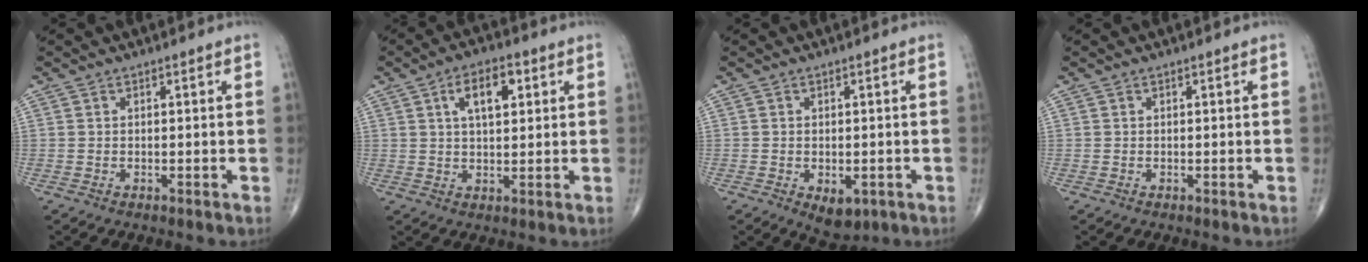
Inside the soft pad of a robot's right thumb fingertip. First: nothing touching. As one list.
[{"total": 7.3, "force": [2.6, 3.5, 5.9], "torque": [-0.086, 0.001, 0.042]}, {"total": 4.7, "force": [-1.6, 2.8, 3.4], "torque": [-0.040, -0.002, -0.011]}, {"total": 0.0}]